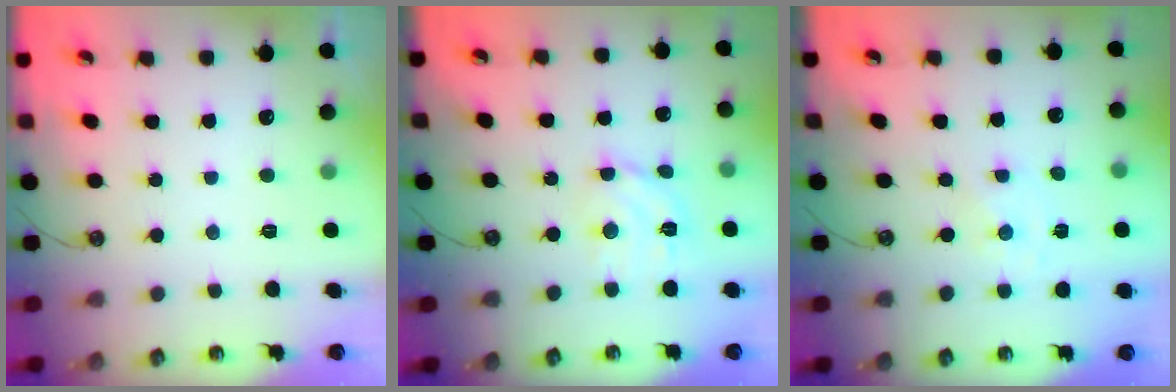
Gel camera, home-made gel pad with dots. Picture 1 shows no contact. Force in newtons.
{"total": 9.5, "press": 9.4, "slide": 1.3}
{"total": 0.0}